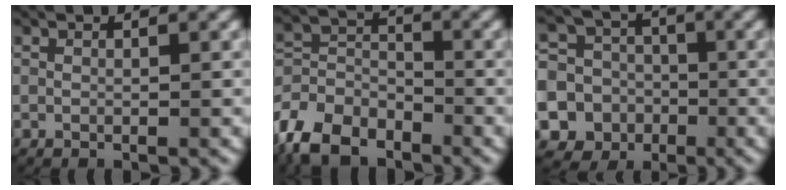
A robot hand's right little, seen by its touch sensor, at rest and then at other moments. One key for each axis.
{"total": 7.4, "fx": -3.1, "fy": 5.9, "fz": 3.2, "tx": -0.082, "ty": -0.027, "tz": -0.051}
{"total": 13.9, "fx": -3.5, "fy": 12.9, "fz": 3.9, "tx": -0.116, "ty": -0.047, "tz": -0.069}